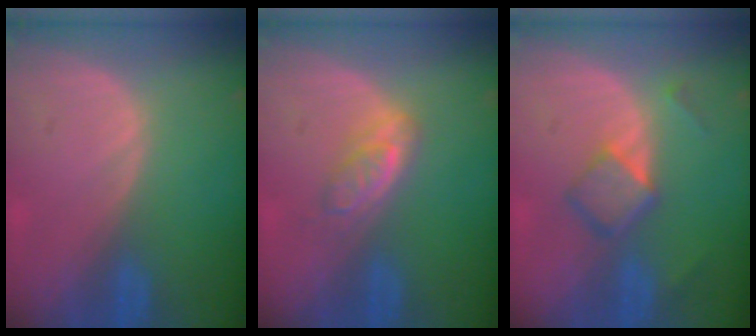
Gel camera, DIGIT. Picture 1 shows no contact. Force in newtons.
{"total": 3.8, "press": 3.8, "slide": 0.1}
{"total": 4.9, "press": 4.6, "slide": 1.8}